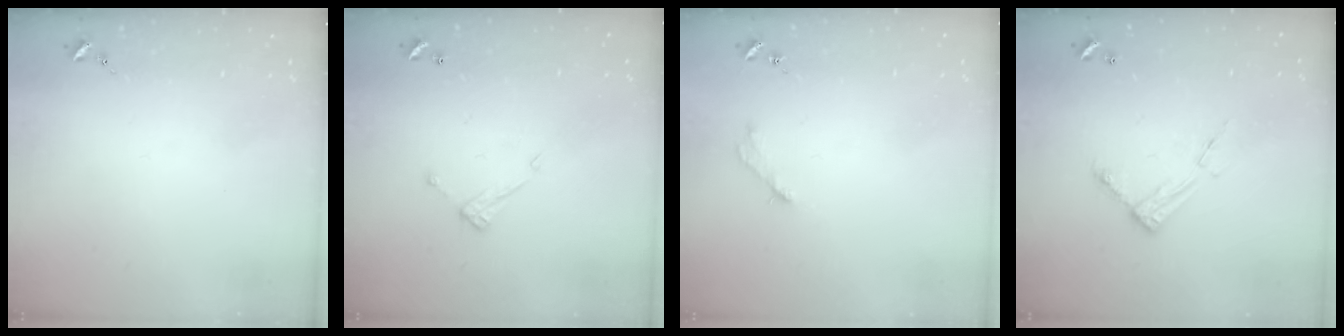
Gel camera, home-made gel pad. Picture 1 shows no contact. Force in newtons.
{"total": 8.2, "press": 8.1, "slide": 0.4}
{"total": 2.8, "press": 2.8, "slide": 0.4}
{"total": 8.7, "press": 8.7, "slide": 0.4}